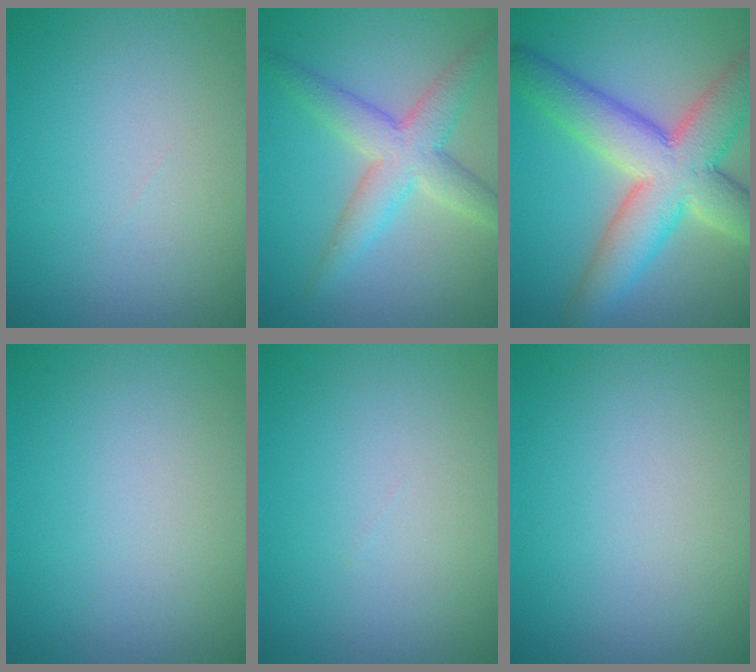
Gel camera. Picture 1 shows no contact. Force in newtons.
{"total": 5.0, "press": 5.0, "slide": 0.1}
{"total": 10.1, "press": 10.1, "slide": 0.7}
{"total": 0.0}
{"total": 0.0}
{"total": 0.0}